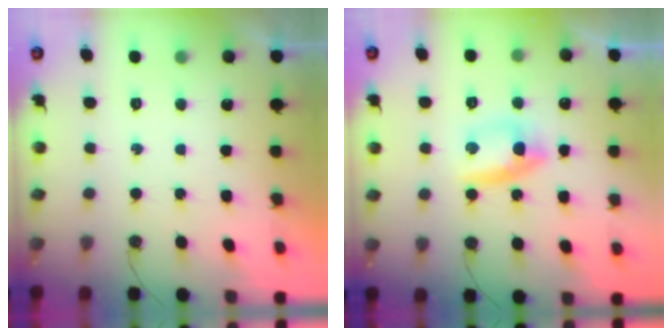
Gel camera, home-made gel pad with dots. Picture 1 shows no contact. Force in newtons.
{"total": 6.7, "press": 6.7, "slide": 1.0}